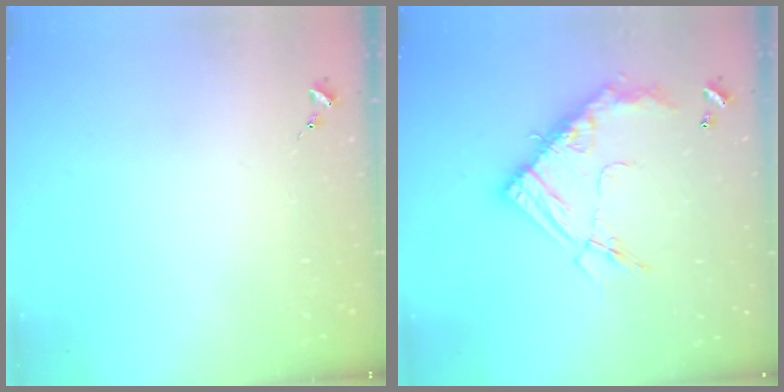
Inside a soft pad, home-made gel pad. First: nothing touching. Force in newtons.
{"total": 18.1, "press": 18.0, "slide": 1.7}